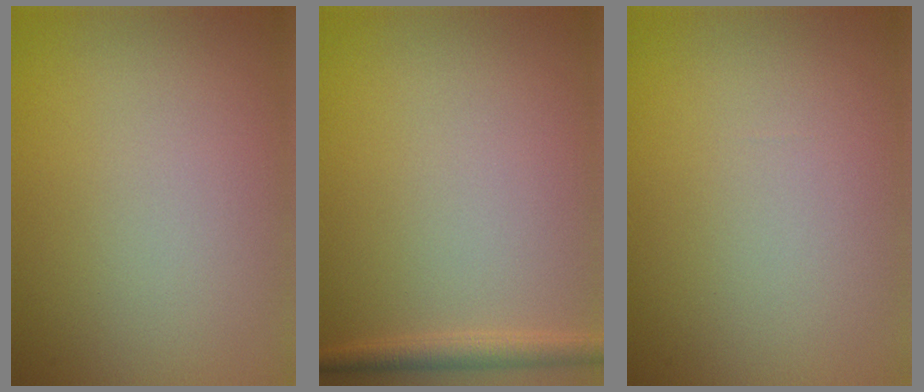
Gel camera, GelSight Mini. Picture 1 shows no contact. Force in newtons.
{"total": 1.7, "press": 1.7, "slide": 0.1}
{"total": 0.0}